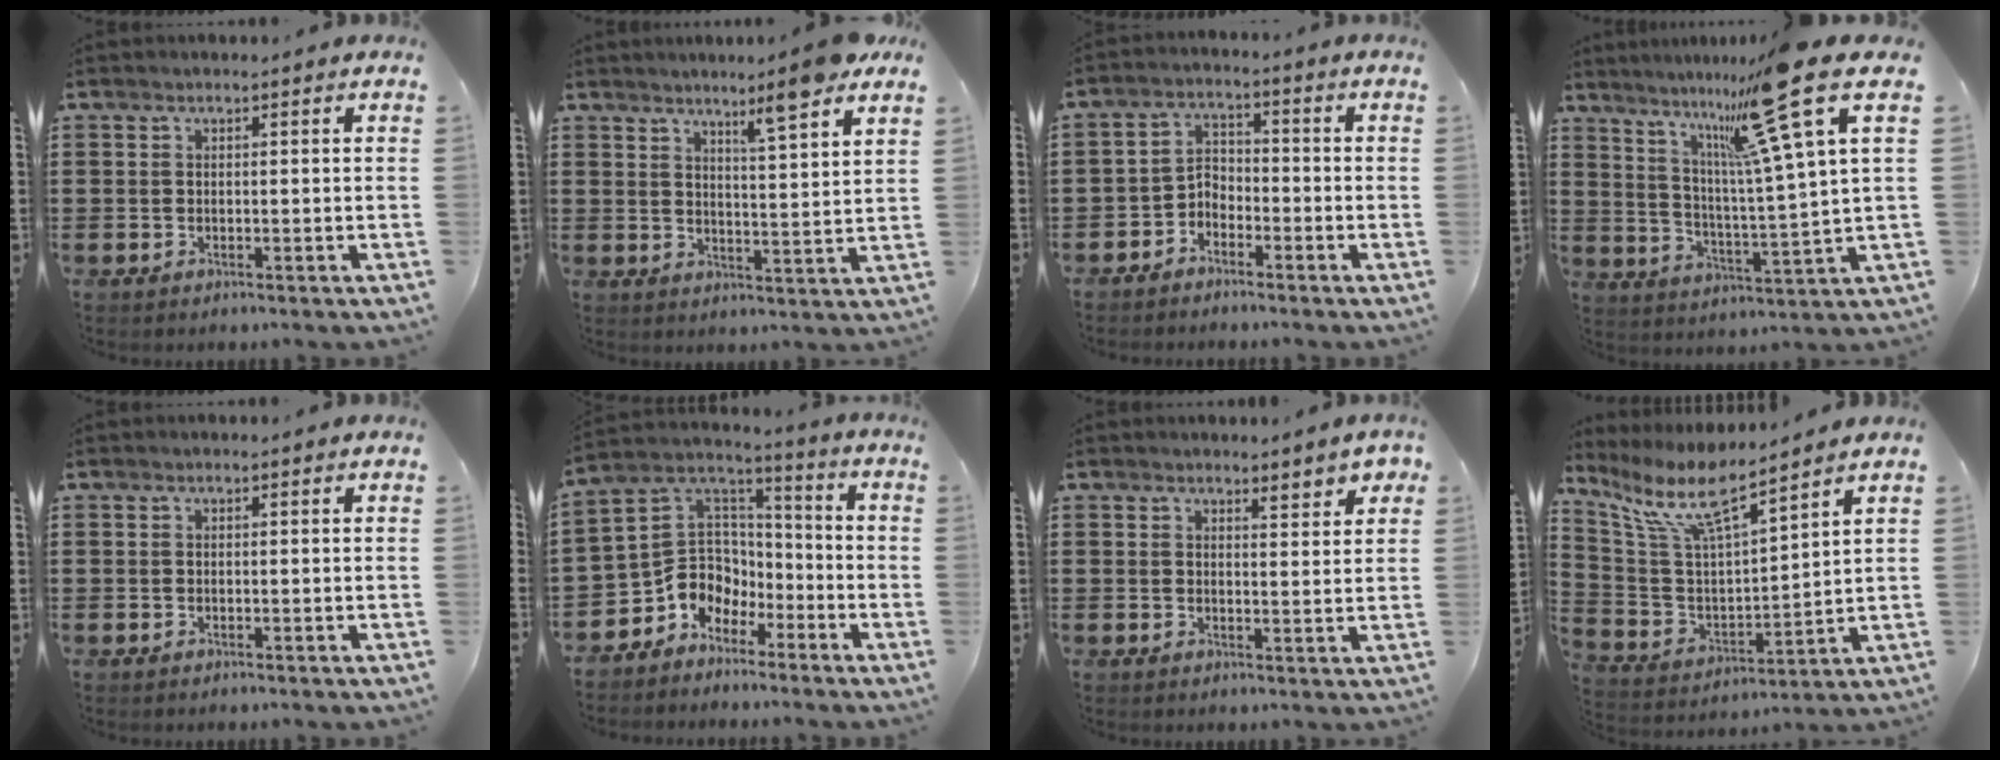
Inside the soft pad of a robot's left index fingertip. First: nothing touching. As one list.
[{"total": 7.5, "force": [6.1, 0.0, 4.4], "torque": [-0.076, -0.031, 0.100]}, {"total": 3.5, "force": [-3.3, 1.2, 0.3], "torque": [-0.019, 0.005, -0.073]}, {"total": 14.2, "force": [10.0, -1.8, 10.0], "torque": [-0.188, -0.060, 0.145]}, {"total": 0.0}, {"total": 8.2, "force": [-4.5, 6.8, 1.3], "torque": [-0.056, 0.002, -0.086]}, {"total": 2.7, "force": [2.4, 0.5, 0.9], "torque": [-0.018, -0.007, 0.042]}, {"total": 10.0, "force": [7.4, 2.0, 6.4], "torque": [-0.151, -0.036, 0.127]}]